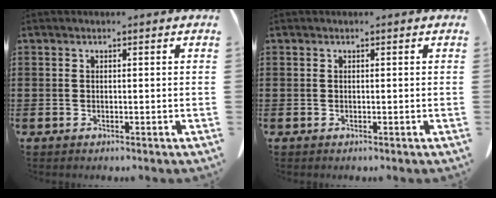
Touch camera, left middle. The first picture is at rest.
{"total": 0.0}